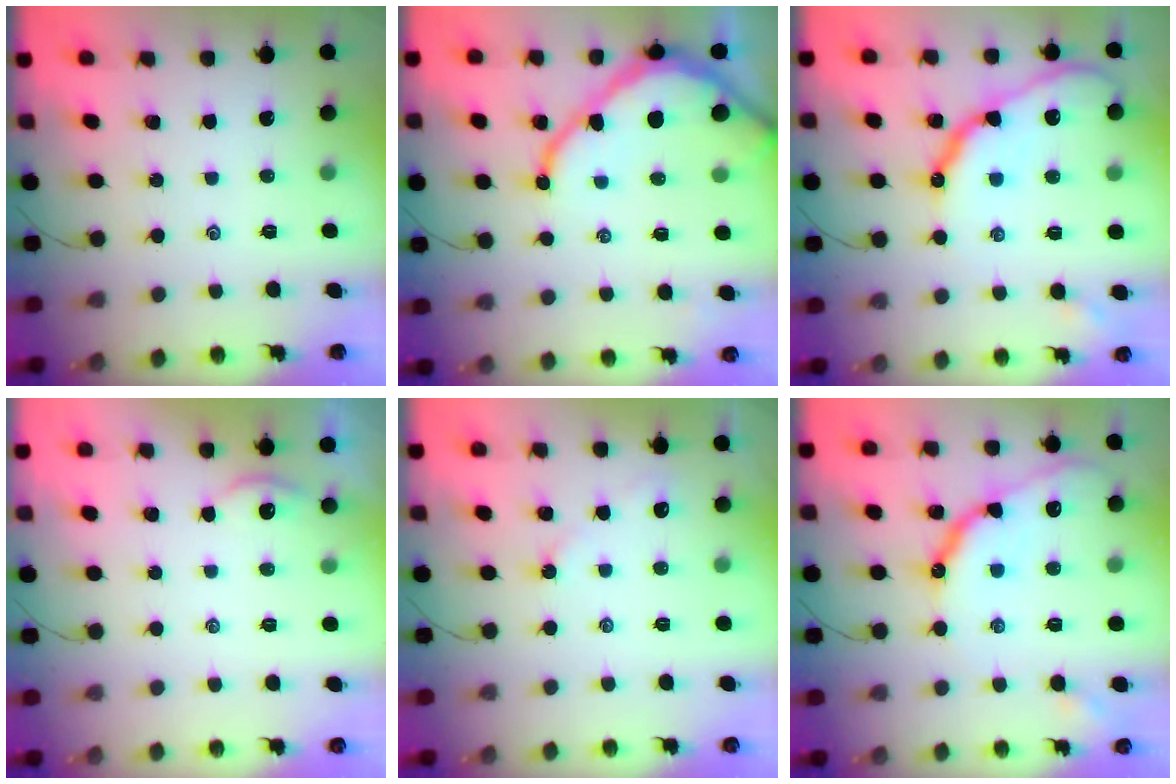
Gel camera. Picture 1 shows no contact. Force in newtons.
{"total": 13.2, "press": 13.1, "slide": 1.3}
{"total": 15.6, "press": 15.5, "slide": 1.6}
{"total": 2.2, "press": 2.2, "slide": 0.3}
{"total": 2.3, "press": 2.3, "slide": 0.3}
{"total": 13.1, "press": 13.1, "slide": 0.7}